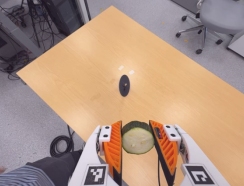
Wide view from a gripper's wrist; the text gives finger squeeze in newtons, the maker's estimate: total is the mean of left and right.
{"total": 11.7, "left": 10.0, "right": 13.3}